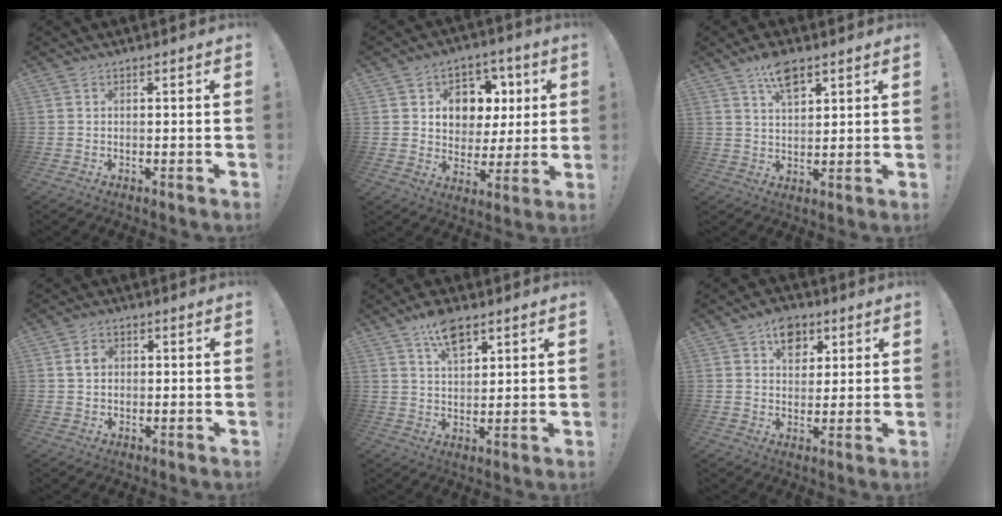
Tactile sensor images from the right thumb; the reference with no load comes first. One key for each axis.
{"total": 10.3, "fx": 2.9, "fy": 9.2, "fz": 3.6, "tx": -0.048, "ty": -0.013, "tz": 0.064}
{"total": 8.1, "fx": 5.0, "fy": 3.5, "fz": 5.3, "tx": -0.084, "ty": -0.021, "tz": 0.088}
{"total": 4.1, "fx": 0.7, "fy": 3.3, "fz": 2.5, "tx": -0.041, "ty": 0.008, "tz": 0.011}
{"total": 9.0, "fx": 5.6, "fy": 4.0, "fz": 5.8, "tx": -0.094, "ty": -0.021, "tz": 0.100}
{"total": 8.5, "fx": 4.1, "fy": 6.5, "fz": 3.8, "tx": -0.038, "ty": -0.014, "tz": 0.073}